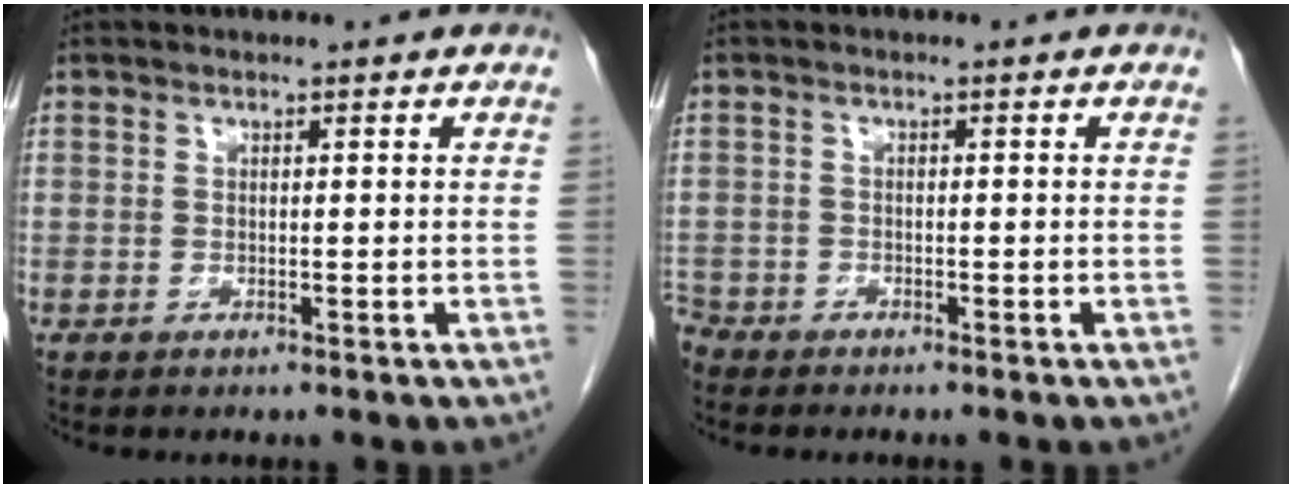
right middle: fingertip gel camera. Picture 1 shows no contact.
{"total": 2.3, "force": [-2.2, 0.8, 0.0], "torque": [-0.003, -0.003, -0.042]}